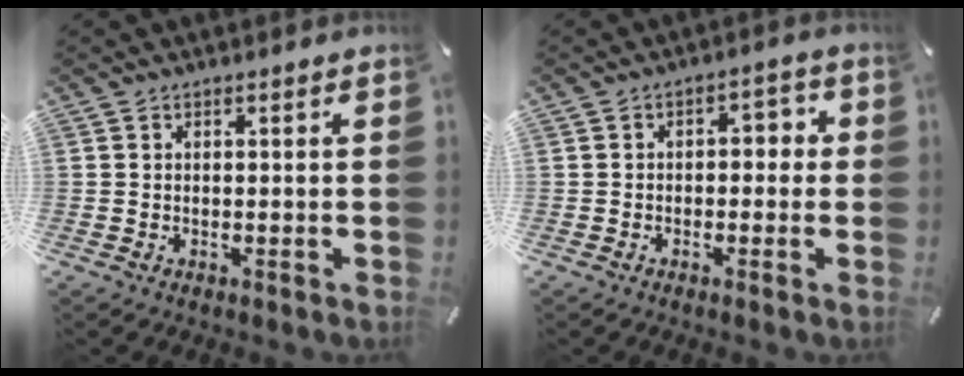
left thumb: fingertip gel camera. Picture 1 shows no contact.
{"total": 3.1, "force": [-1.4, 2.0, 1.9], "torque": [-0.031, 0.014, -0.034]}